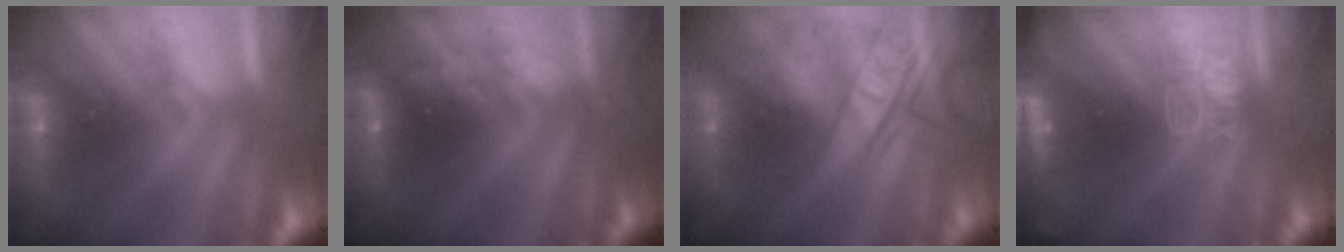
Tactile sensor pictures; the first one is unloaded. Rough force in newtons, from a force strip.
{"total": 2.5}
{"total": 2.5}
{"total": 8.3}